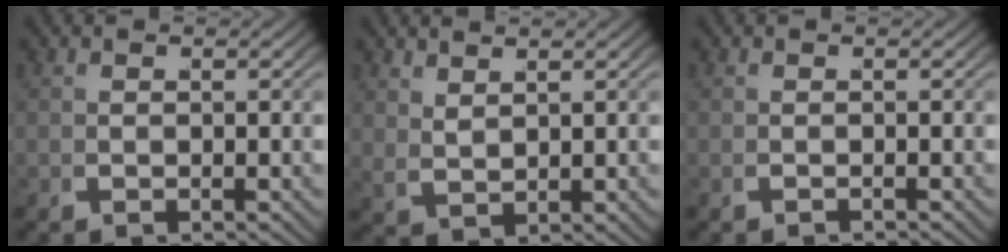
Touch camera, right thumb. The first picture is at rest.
{"total": 1.4, "force": [1.1, -0.1, 0.8], "torque": [-0.013, 0.009, 0.018]}
{"total": 0.9, "force": [-0.4, -0.6, -0.6], "torque": [0.007, 0.003, -0.010]}